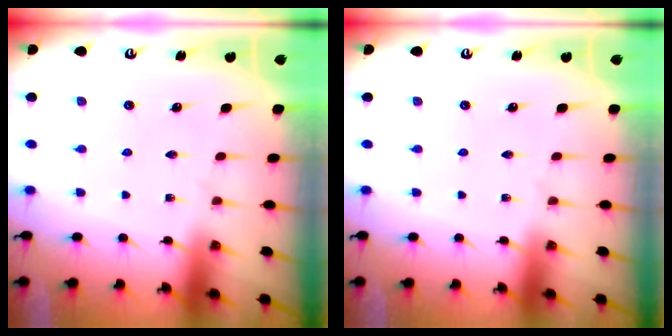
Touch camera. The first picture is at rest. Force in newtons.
{"total": 0.0}